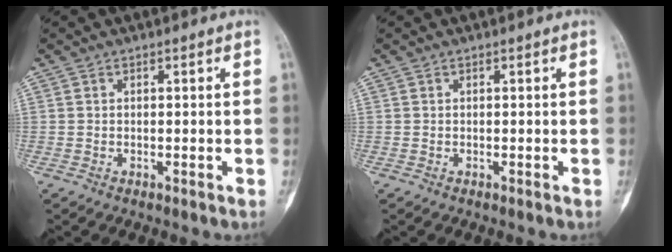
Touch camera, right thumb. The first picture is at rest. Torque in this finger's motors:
{"motor_torque": [-0.19, -0.07, 0.07, -0.07, 0.00]}